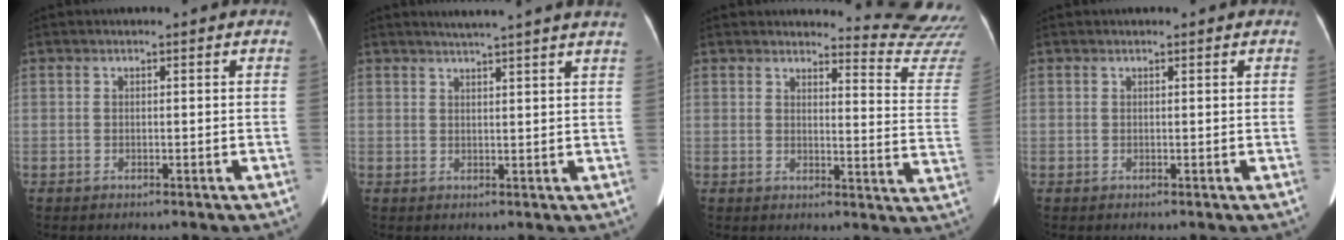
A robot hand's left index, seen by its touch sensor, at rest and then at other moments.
{"total": 9.1, "force": [8.0, -1.0, 4.2], "torque": [-0.058, -0.005, 0.084]}
{"total": 12.7, "force": [12.7, -1.3, 0.2], "torque": [0.014, -0.161, 0.113]}
{"total": 1.1, "force": [0.8, 0.4, 0.6], "torque": [-0.003, 0.003, 0.008]}